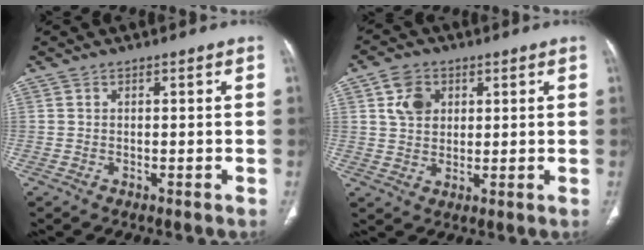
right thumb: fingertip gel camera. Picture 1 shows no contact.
{"total": 6.4, "force": [2.2, 4.9, 3.4], "torque": [-0.041, -0.006, 0.040]}